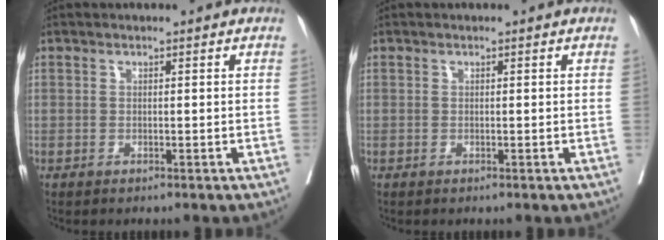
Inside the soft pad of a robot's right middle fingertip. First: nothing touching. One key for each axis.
{"total": 0.0}